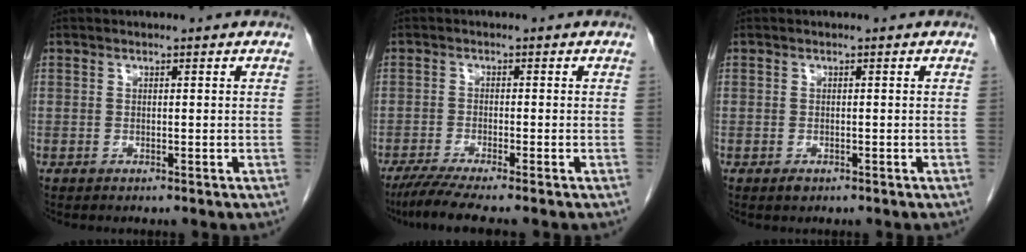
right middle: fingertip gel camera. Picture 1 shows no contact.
{"total": 5.7, "force": [-4.6, -0.7, 3.3], "torque": [-0.053, -0.018, -0.080]}
{"total": 0.7, "force": [-0.4, 0.4, 0.3], "torque": [-0.007, 0.000, -0.004]}